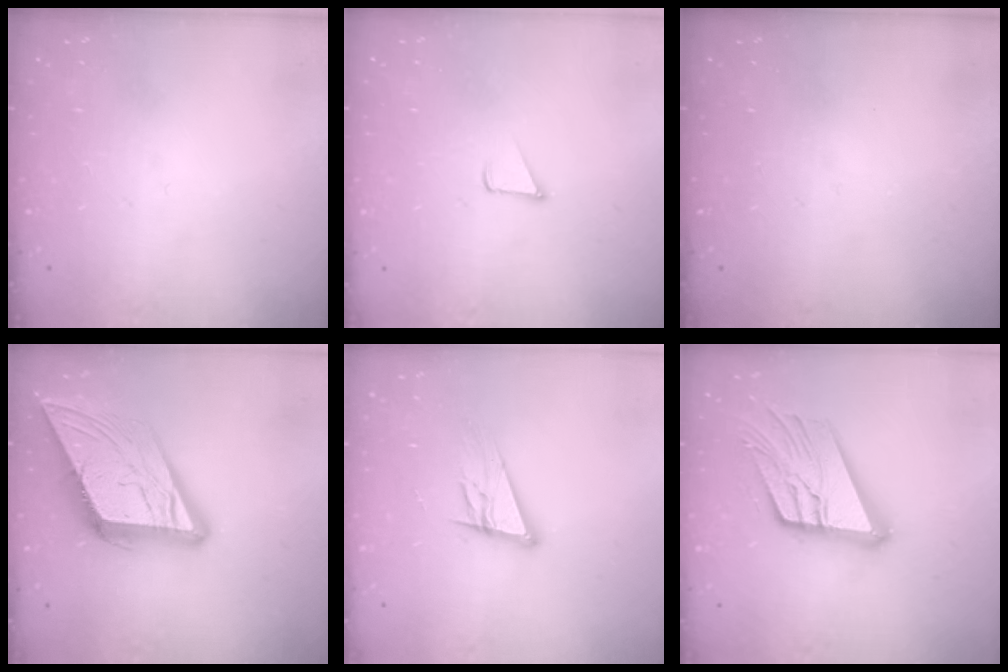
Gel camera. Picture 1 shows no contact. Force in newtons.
{"total": 2.4, "press": 2.4, "slide": 0.2}
{"total": 0.0}
{"total": 18.7, "press": 18.6, "slide": 2.1}
{"total": 13.6, "press": 13.1, "slide": 3.6}
{"total": 19.8, "press": 19.7, "slide": 2.3}